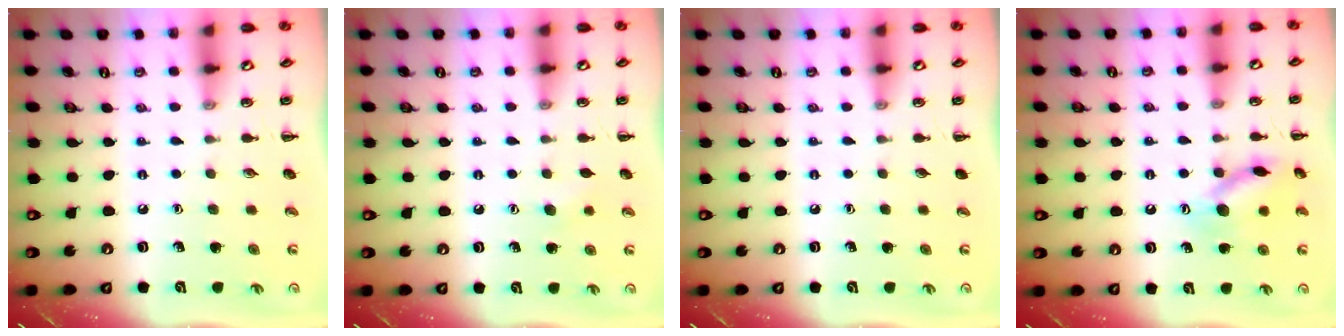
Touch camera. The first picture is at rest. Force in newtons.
{"total": 4.7, "press": 4.5, "slide": 1.3}
{"total": 0.0}
{"total": 13.2, "press": 13.2, "slide": 1.1}